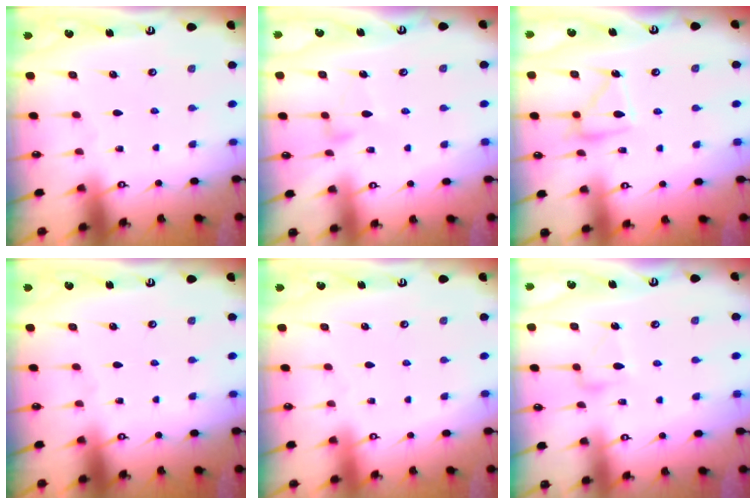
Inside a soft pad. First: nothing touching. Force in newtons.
{"total": 4.0, "press": 4.0, "slide": 0.3}
{"total": 11.6, "press": 11.5, "slide": 0.8}
{"total": 0.0}
{"total": 4.0, "press": 4.0, "slide": 0.1}
{"total": 9.0, "press": 9.0, "slide": 0.4}